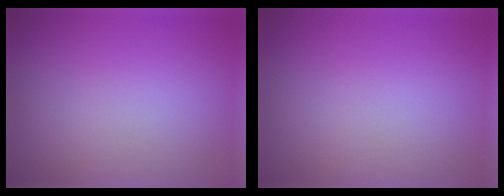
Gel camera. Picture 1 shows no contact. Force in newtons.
{"total": 0.0}